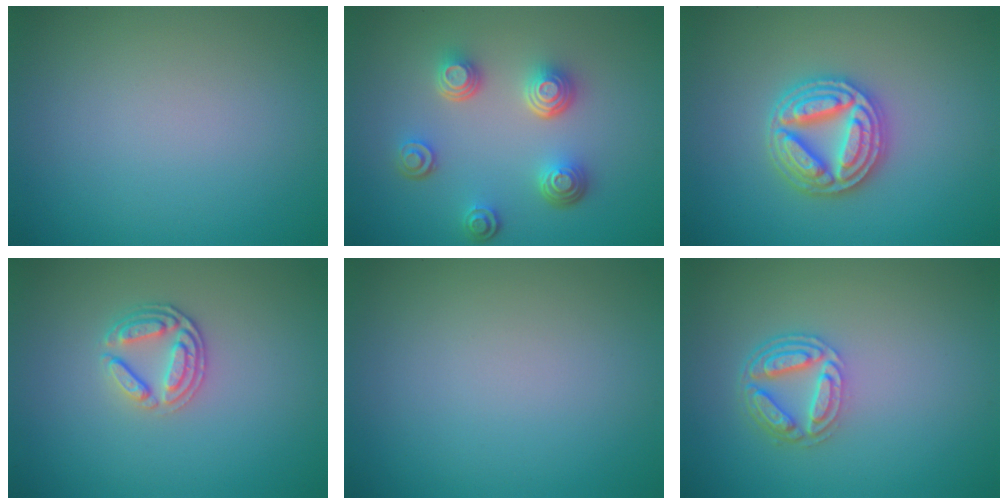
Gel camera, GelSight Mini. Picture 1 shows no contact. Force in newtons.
{"total": 4.5, "press": 3.5, "slide": 2.8}
{"total": 5.0, "press": 4.9, "slide": 0.9}
{"total": 2.6, "press": 2.4, "slide": 1.0}
{"total": 0.0}
{"total": 4.1, "press": 3.2, "slide": 2.6}